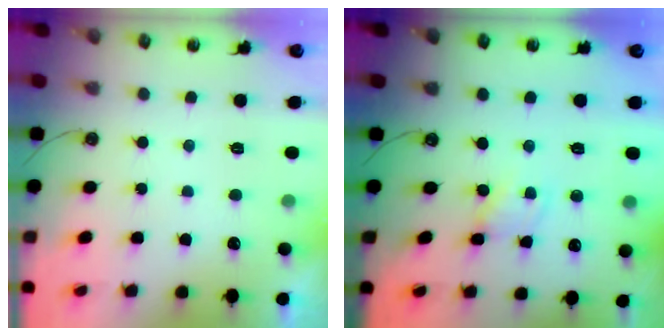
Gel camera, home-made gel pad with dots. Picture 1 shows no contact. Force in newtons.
{"total": 1.1, "press": 1.1, "slide": 0.1}